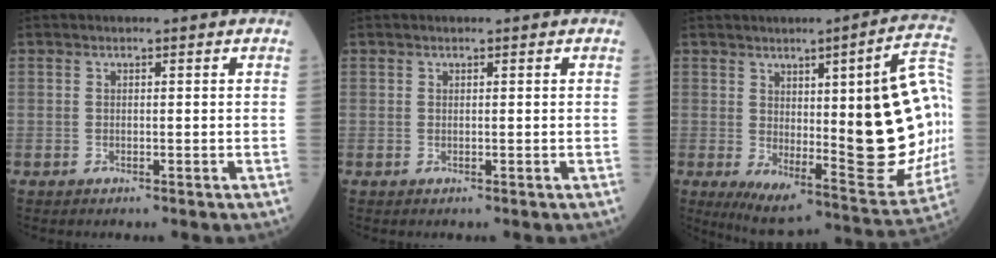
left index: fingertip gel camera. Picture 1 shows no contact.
{"total": 0.0}
{"total": 24.5, "force": [-0.5, 5.4, 23.9], "torque": [-0.275, 0.018, 0.016]}